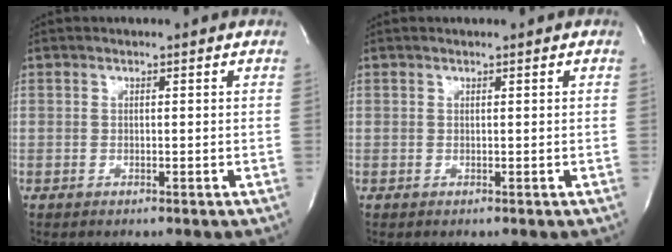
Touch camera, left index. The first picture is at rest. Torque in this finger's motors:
{"motor_torque": [0.14, -0.09, -0.03, -0.01]}